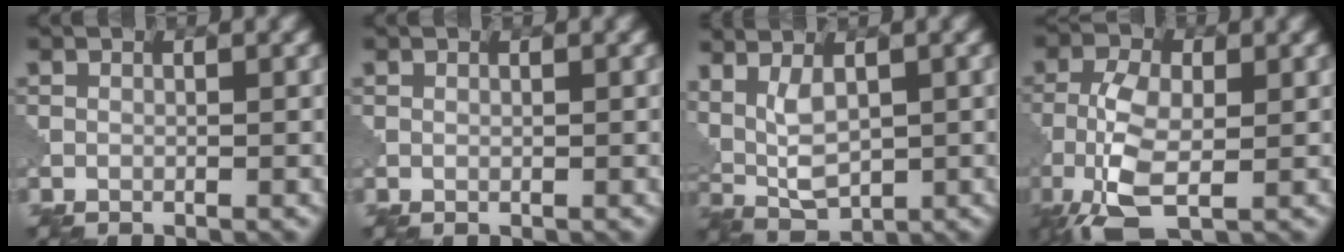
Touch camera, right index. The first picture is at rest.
{"total": 0.0}
{"total": 4.0, "force": [1.3, 1.7, 3.4], "torque": [-0.074, -0.005, 0.030]}
{"total": 6.8, "force": [-2.2, 3.2, 5.6], "torque": [-0.135, -0.006, -0.052]}